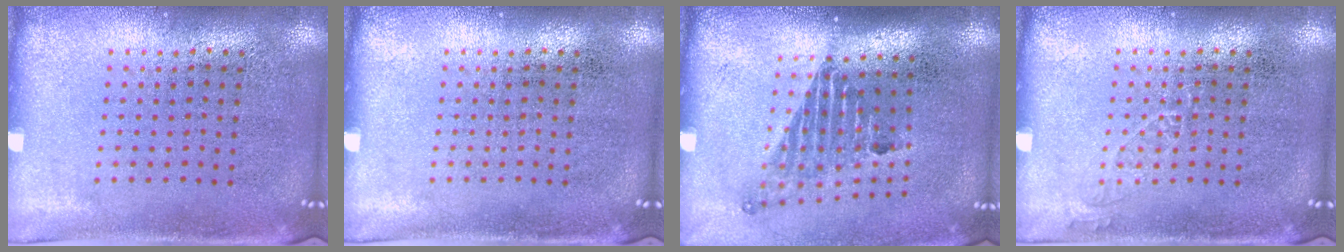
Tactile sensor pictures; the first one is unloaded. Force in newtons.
{"total": 0.0}
{"total": 1.6, "press": 1.2, "slide": 1.1}
{"total": 0.8, "press": 0.8, "slide": 0.1}